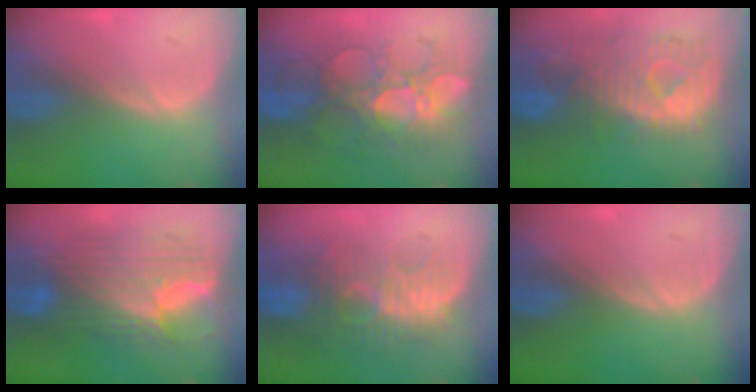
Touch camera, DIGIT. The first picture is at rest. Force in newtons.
{"total": 9.8, "press": 9.2, "slide": 3.4}
{"total": 11.5, "press": 10.0, "slide": 5.7}
{"total": 11.3, "press": 11.3, "slide": 1.2}
{"total": 10.8, "press": 9.4, "slide": 5.3}
{"total": 0.0}